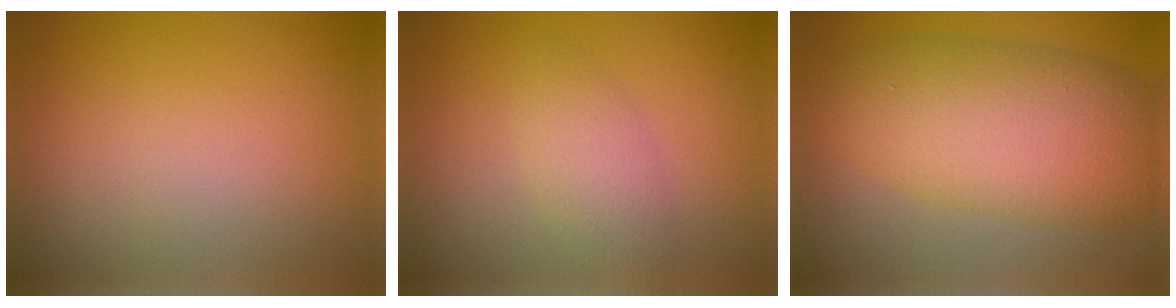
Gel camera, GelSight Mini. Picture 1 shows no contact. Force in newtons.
{"total": 2.4, "press": 2.4, "slide": 0.0}
{"total": 8.7, "press": 8.7, "slide": 0.4}